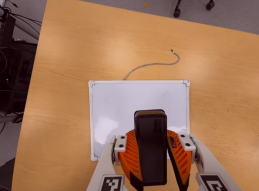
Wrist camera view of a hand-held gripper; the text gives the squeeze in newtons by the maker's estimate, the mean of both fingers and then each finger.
{"total": 10.7, "left": 11.2, "right": 10.3}